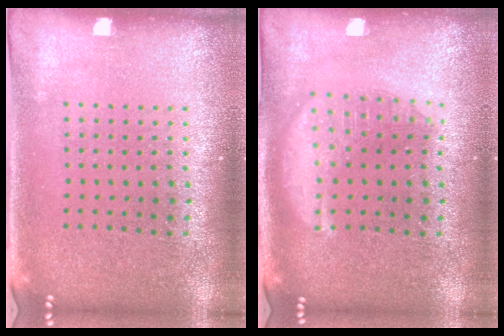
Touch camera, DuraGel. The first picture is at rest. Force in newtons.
{"total": 2.6, "press": 2.6, "slide": 0.3}